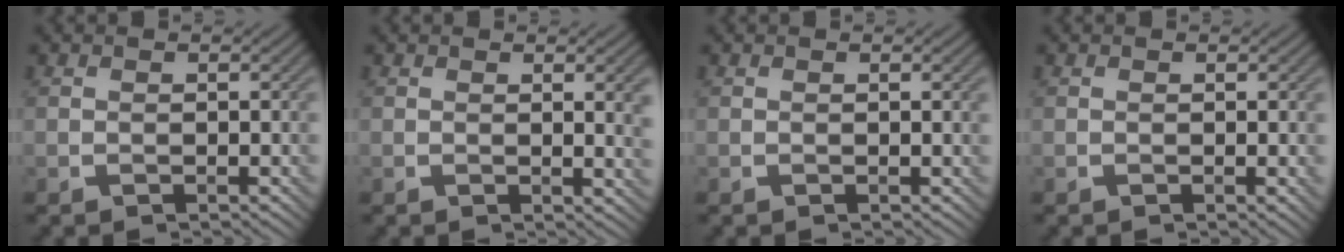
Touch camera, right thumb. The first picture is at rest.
{"total": 2.7, "force": [0.6, 0.5, 2.6], "torque": [-0.038, 0.001, 0.010]}
{"total": 0.7, "force": [0.2, 0.1, 0.7], "torque": [-0.009, -0.001, 0.001]}
{"total": 0.7, "force": [0.0, 0.1, 0.7], "torque": [-0.010, -0.003, -0.001]}